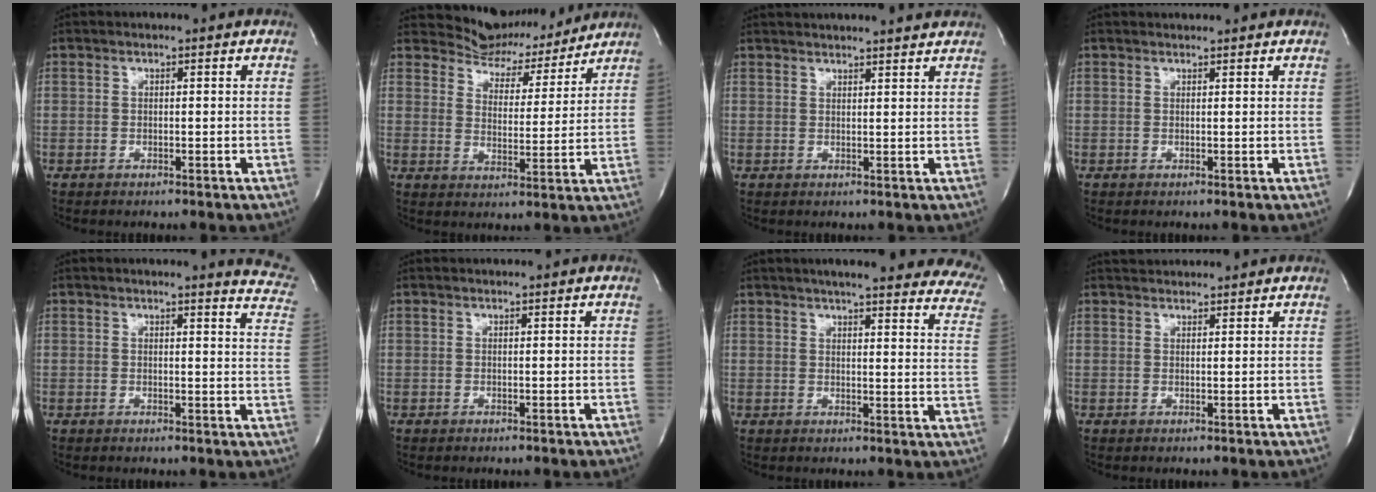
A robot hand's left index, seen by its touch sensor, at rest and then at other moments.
{"total": 10.1, "force": [9.5, 3.2, 0.1], "torque": [0.005, -0.012, 0.133]}
{"total": 12.0, "force": [11.6, 0.9, 3.1], "torque": [-0.043, 0.021, 0.142]}
{"total": 2.5, "force": [2.4, 0.4, 0.2], "torque": [-0.010, 0.015, 0.030]}
{"total": 8.7, "force": [8.5, 0.5, 1.9], "torque": [-0.002, -0.073, 0.057]}
{"total": 1.3, "force": [1.3, 0.1, 0.2], "torque": [-0.007, 0.011, 0.017]}
{"total": 24.6, "force": [20.8, 4.1, 12.5], "torque": [-0.148, -0.041, 0.221]}
{"total": 5.3, "force": [5.2, 1.0, 0.8], "torque": [-0.011, 0.028, 0.069]}